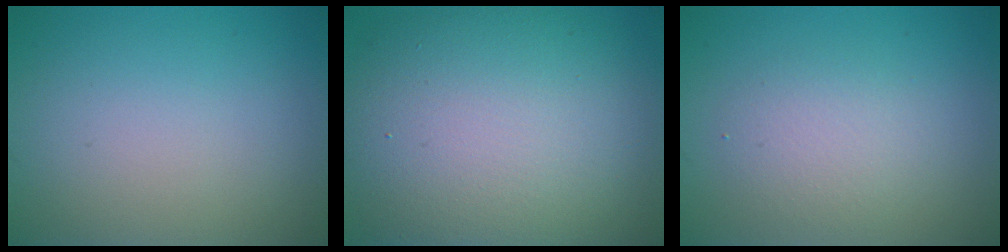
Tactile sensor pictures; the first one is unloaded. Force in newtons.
{"total": 13.7, "press": 13.7, "slide": 1.0}
{"total": 2.8, "press": 2.8, "slide": 0.3}